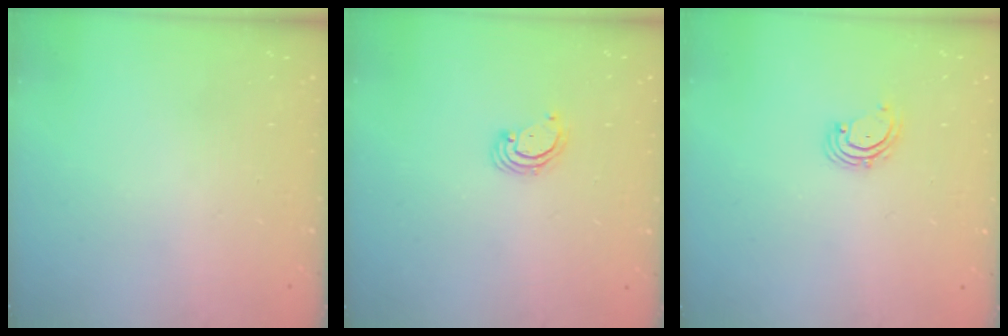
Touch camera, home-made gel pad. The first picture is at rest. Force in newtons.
{"total": 2.4, "press": 2.4, "slide": 0.2}
{"total": 2.0, "press": 2.0, "slide": 0.4}